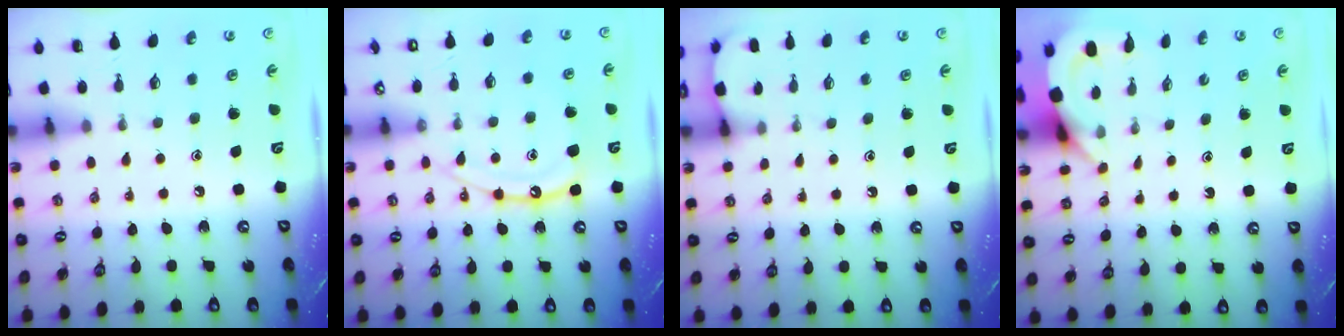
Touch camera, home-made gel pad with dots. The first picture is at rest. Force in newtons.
{"total": 12.0, "press": 12.0, "slide": 1.1}
{"total": 1.8, "press": 1.8, "slide": 0.2}
{"total": 3.6, "press": 3.6, "slide": 0.3}